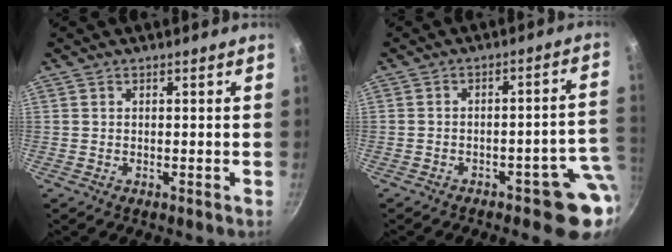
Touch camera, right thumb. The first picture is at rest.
{"total": 9.2, "force": [-3.7, 3.8, 7.4], "torque": [-0.034, 0.045, -0.044]}